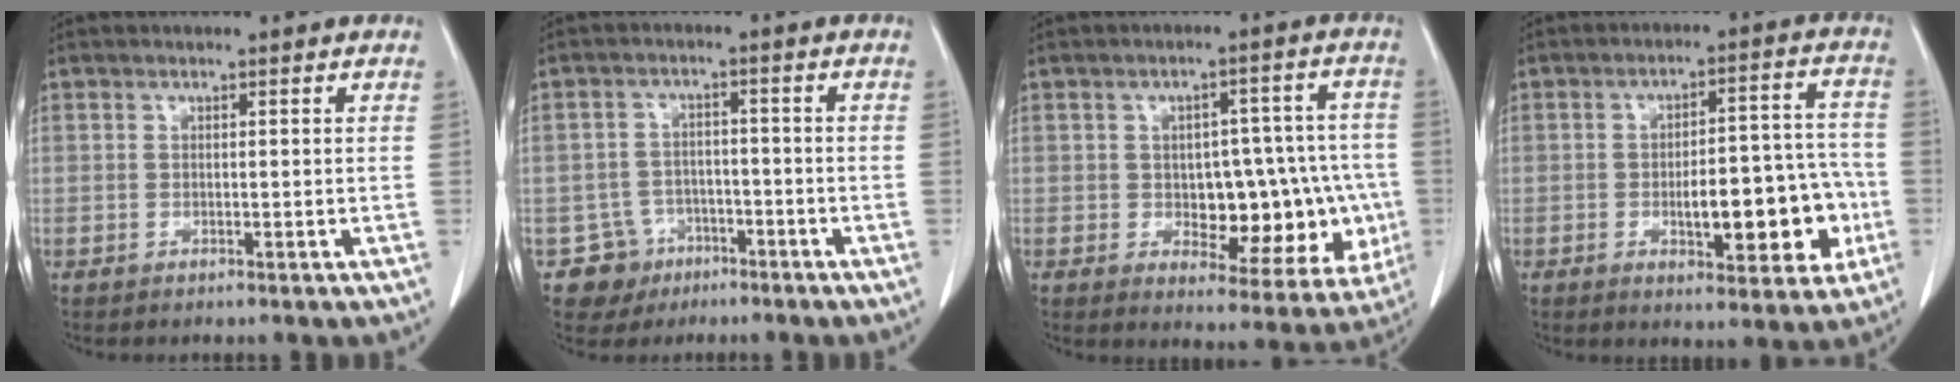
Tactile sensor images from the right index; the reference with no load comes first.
{"total": 5.6, "force": [-3.0, 4.8, -0.1], "torque": [0.008, 0.012, -0.046]}
{"total": 14.6, "force": [-2.2, 7.5, 12.4], "torque": [-0.138, 0.030, -0.006]}
{"total": 12.5, "force": [-3.1, 4.4, 11.3], "torque": [-0.148, 0.027, -0.035]}